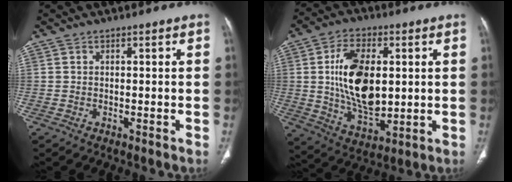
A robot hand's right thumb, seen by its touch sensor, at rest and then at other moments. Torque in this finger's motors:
{"motor_torque": [1.94, 3.07, 1.64, 0.09, 0.19]}